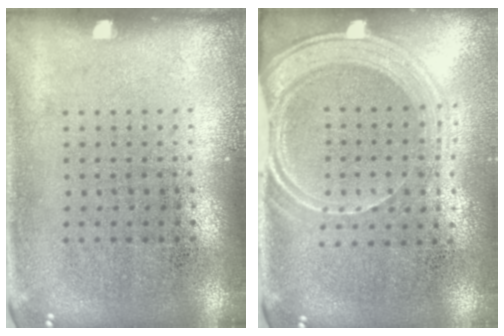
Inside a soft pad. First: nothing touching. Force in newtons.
{"total": 1.9, "press": 1.7, "slide": 0.9}